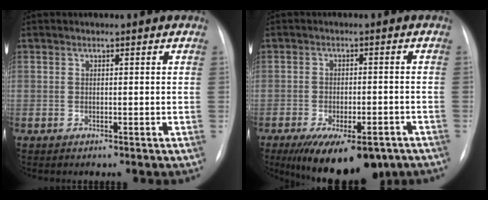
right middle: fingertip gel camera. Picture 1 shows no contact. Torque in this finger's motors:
{"motor_torque": [1.43, -0.71, 0.40, 0.08]}